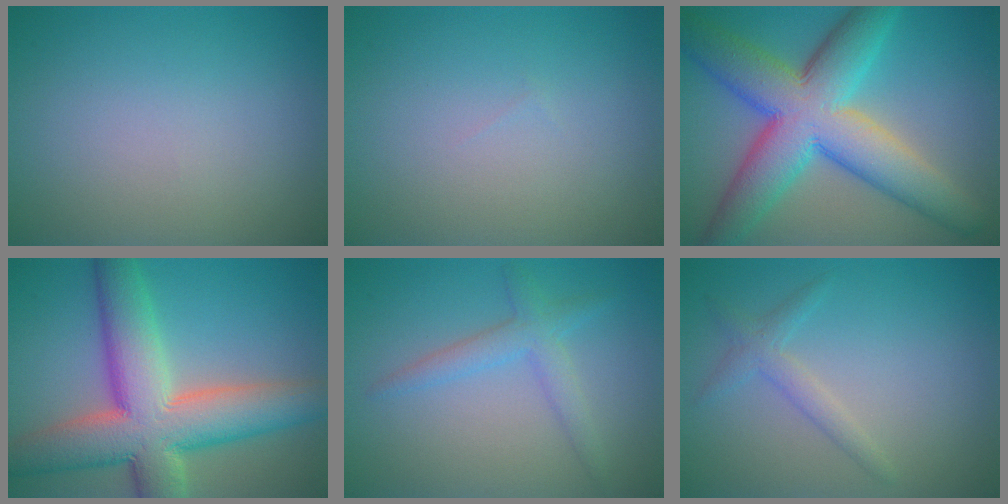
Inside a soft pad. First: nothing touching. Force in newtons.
{"total": 0.0}
{"total": 11.5, "press": 11.5, "slide": 0.5}
{"total": 11.5, "press": 11.4, "slide": 1.1}
{"total": 2.5, "press": 2.5, "slide": 0.1}
{"total": 1.8, "press": 1.8, "slide": 0.0}